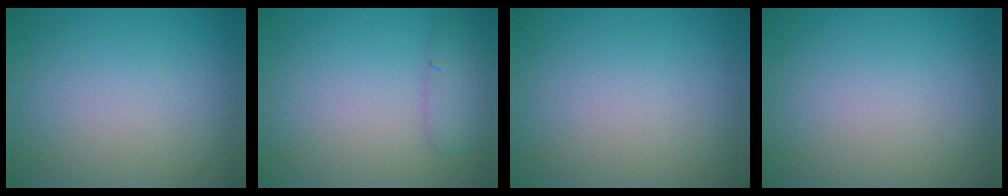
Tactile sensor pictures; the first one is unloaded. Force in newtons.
{"total": 1.9, "press": 1.9, "slide": 0.1}
{"total": 0.0}
{"total": 0.0}